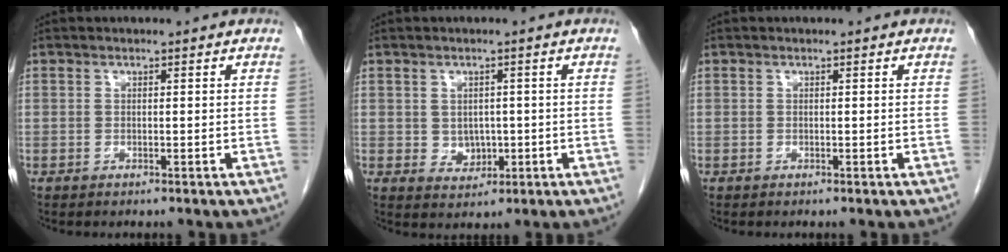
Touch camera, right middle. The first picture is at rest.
{"total": 2.9, "force": [-0.1, 2.3, 1.7], "torque": [-0.024, -0.001, 0.008]}
{"total": 0.0}